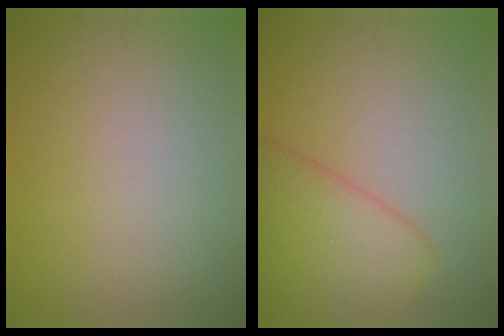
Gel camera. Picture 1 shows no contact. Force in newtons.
{"total": 5.3, "press": 5.3, "slide": 0.1}